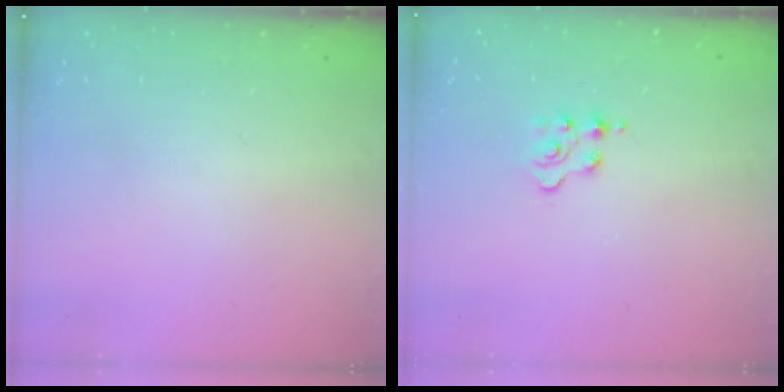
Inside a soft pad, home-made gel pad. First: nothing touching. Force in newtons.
{"total": 2.4, "press": 2.3, "slide": 0.5}